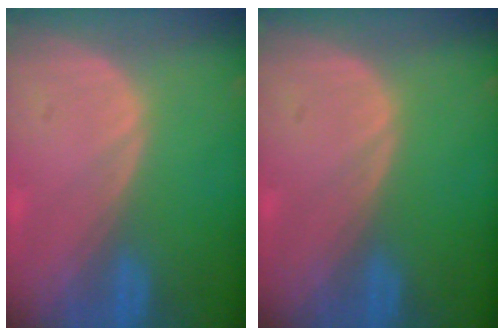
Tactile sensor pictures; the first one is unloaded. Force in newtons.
{"total": 0.0}